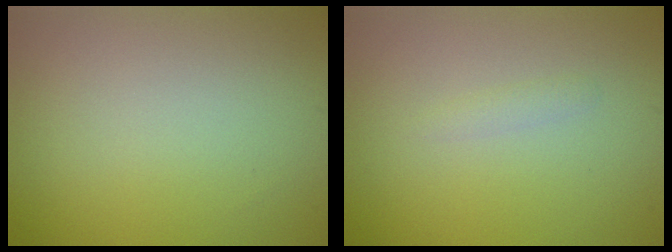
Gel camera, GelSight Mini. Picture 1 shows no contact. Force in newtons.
{"total": 0.7, "press": 0.7, "slide": 0.0}